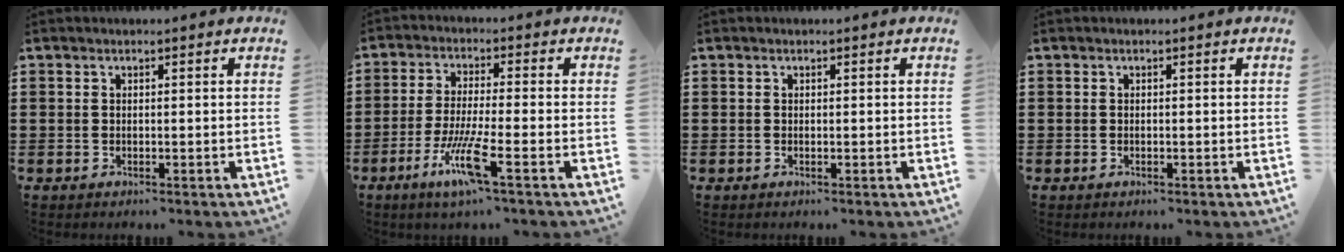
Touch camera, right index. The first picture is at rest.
{"total": 8.4, "force": [-4.0, 0.8, 7.4], "torque": [-0.157, -0.015, -0.078]}
{"total": 0.0}
{"total": 0.0}